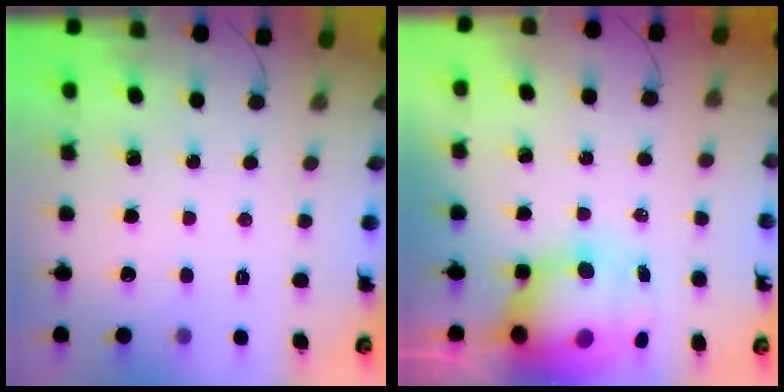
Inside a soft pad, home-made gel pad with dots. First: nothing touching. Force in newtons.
{"total": 13.2, "press": 12.9, "slide": 2.8}